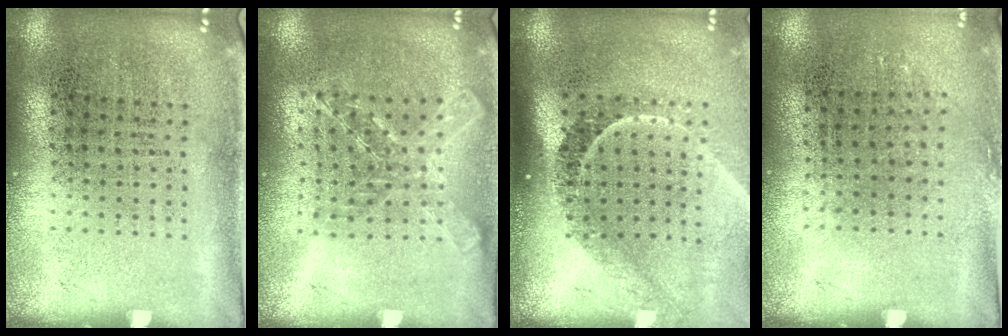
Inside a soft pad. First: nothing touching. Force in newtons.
{"total": 1.4, "press": 1.3, "slide": 0.4}
{"total": 2.3, "press": 1.6, "slide": 1.7}
{"total": 0.9, "press": 0.6, "slide": 0.6}